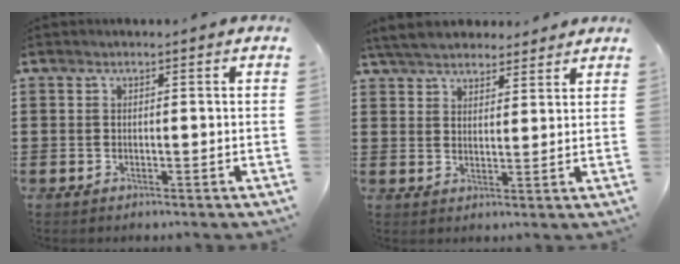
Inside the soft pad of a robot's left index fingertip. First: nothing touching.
{"total": 5.5, "force": [5.0, 1.5, 1.6], "torque": [-0.047, -0.008, 0.095]}